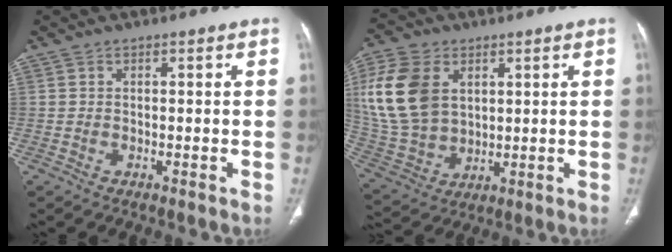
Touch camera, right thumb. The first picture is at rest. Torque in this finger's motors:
{"motor_torque": [-0.69, 1.38, 1.06, 1.03, 0.17]}